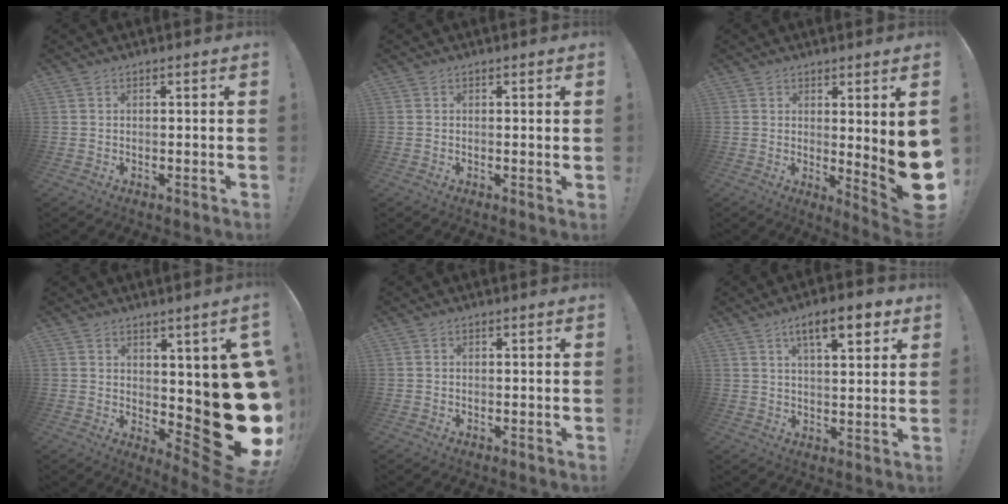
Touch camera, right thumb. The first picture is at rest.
{"total": 0.8, "force": [0.5, -0.1, 0.6], "torque": [0.005, -0.007, 0.006]}
{"total": 8.8, "force": [1.1, 0.4, 8.7], "torque": [-0.102, -0.038, 0.017]}
{"total": 19.3, "force": [1.7, 7.7, 17.6], "torque": [-0.188, -0.063, 0.060]}
{"total": 0.0}
{"total": 10.1, "force": [5.2, 3.2, 8.1], "torque": [-0.111, -0.018, 0.081]}